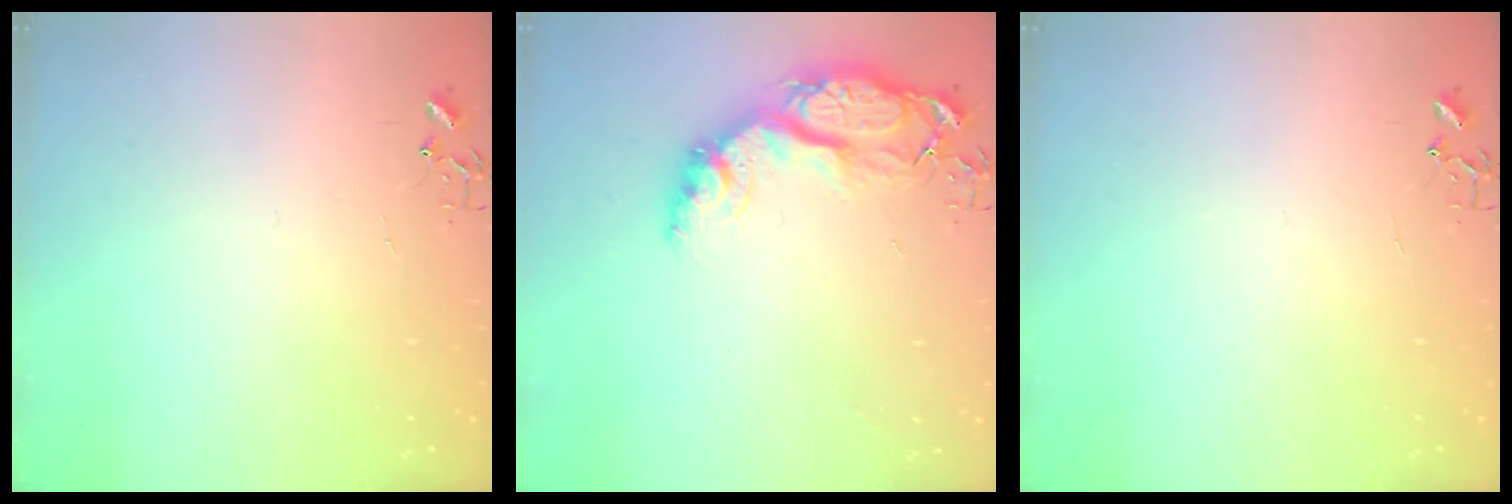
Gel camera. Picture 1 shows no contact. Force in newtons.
{"total": 15.4, "press": 15.3, "slide": 1.2}
{"total": 0.0}